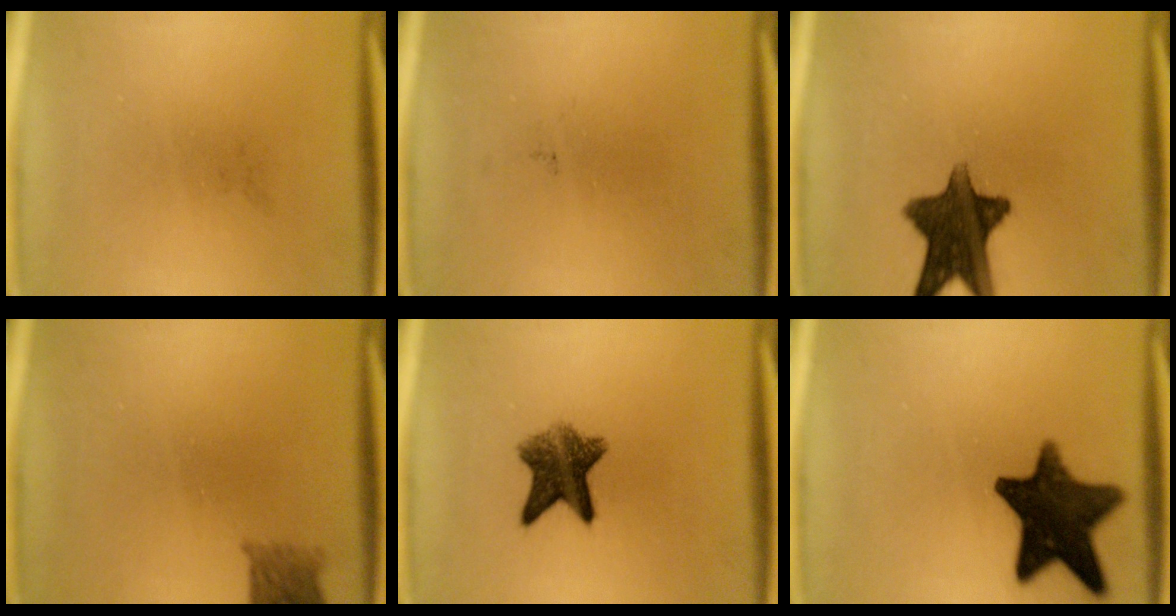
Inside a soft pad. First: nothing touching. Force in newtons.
{"total": 0.0}
{"total": 12.3}
{"total": 2.8}
{"total": 7.4}
{"total": 14.5}